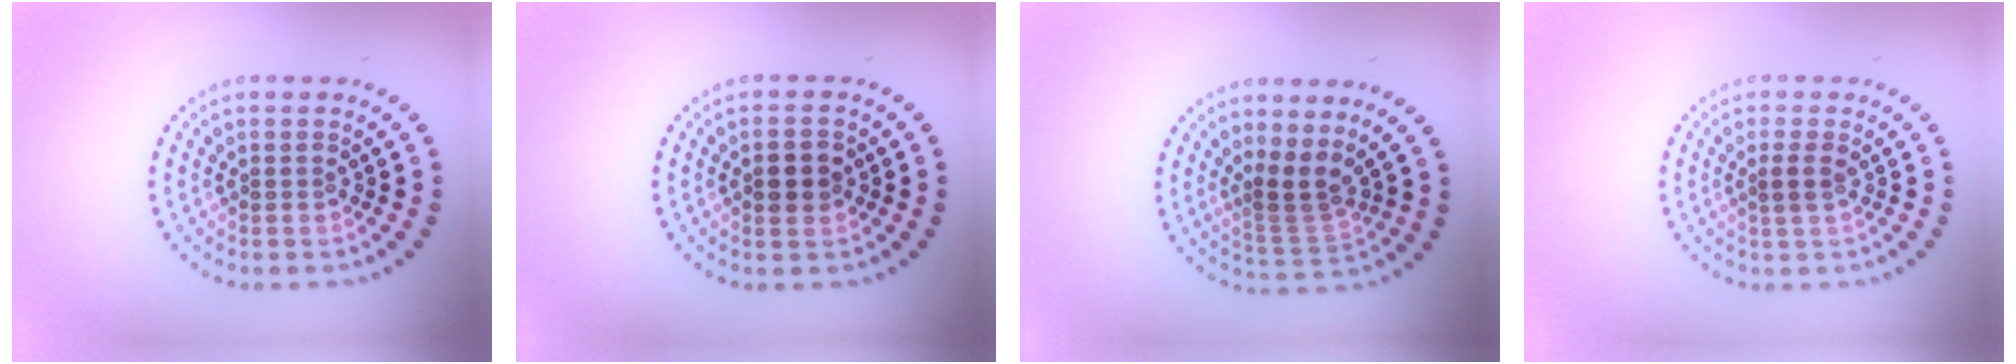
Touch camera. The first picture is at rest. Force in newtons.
{"total": 2.3, "press": 2.3, "slide": 0.2}
{"total": 2.8, "press": 1.8, "slide": 2.1}
{"total": 1.0, "press": 0.8, "slide": 0.7}